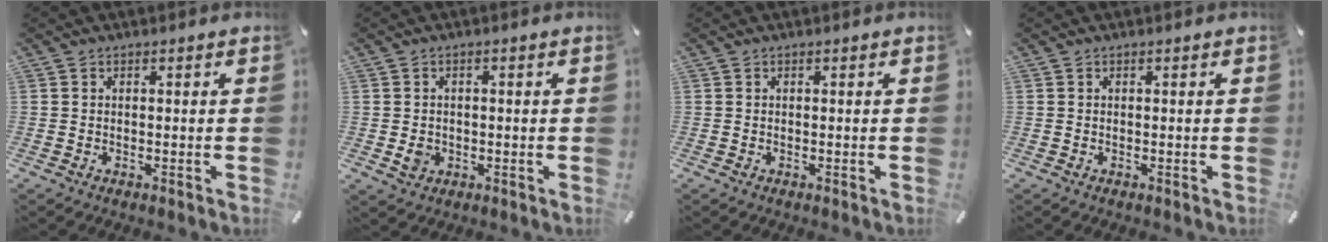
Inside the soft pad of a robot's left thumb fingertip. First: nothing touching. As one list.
[{"total": 3.2, "force": [-0.4, 2.9, 1.4], "torque": [-0.015, -0.004, -0.010]}, {"total": 0.0}, {"total": 0.0}]